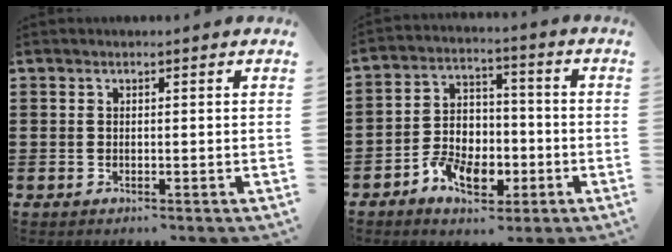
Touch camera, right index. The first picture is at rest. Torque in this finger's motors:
{"motor_torque": [1.29, 0.85, 0.25, 0.11]}